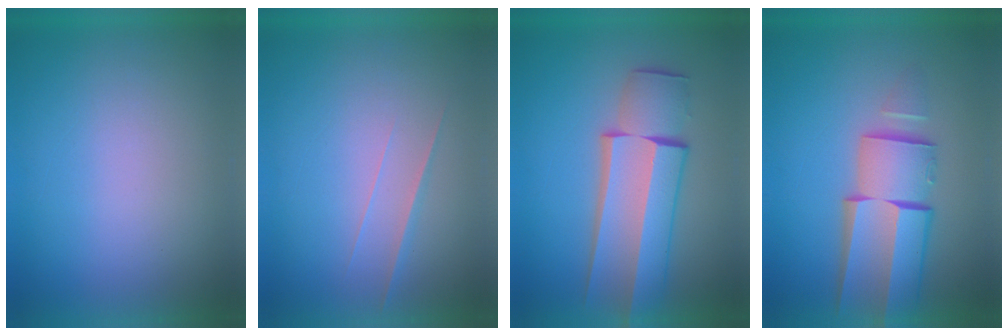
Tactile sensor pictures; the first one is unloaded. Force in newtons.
{"total": 1.5}
{"total": 6.8}
{"total": 7.6}